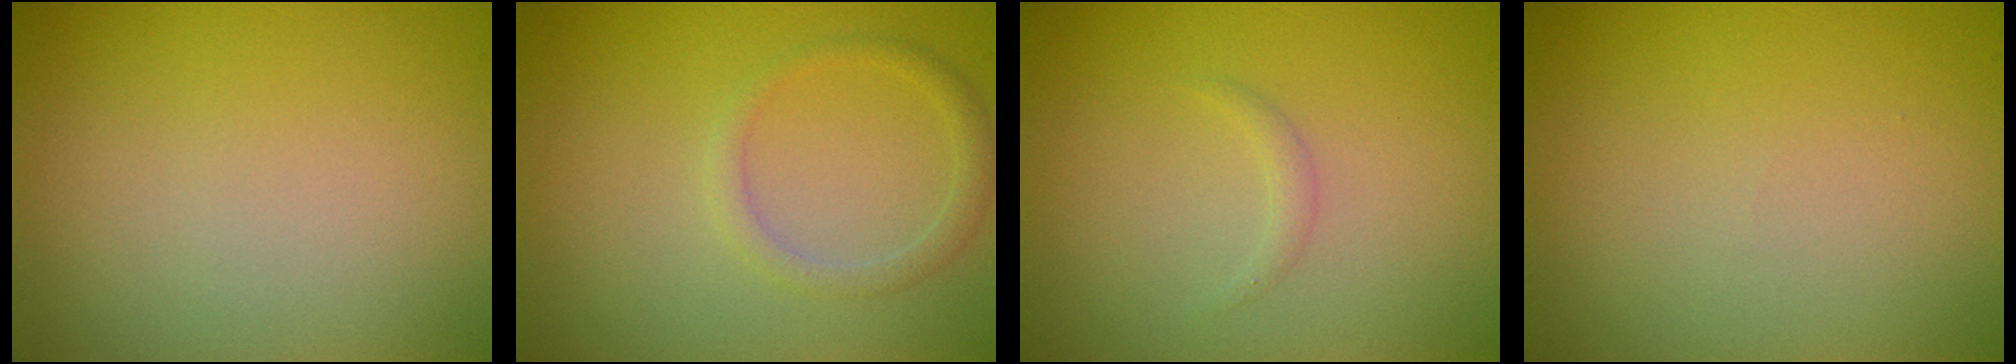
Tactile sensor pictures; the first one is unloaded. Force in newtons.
{"total": 1.5, "press": 1.5, "slide": 0.1}
{"total": 0.6, "press": 0.6, "slide": 0.0}
{"total": 0.0}